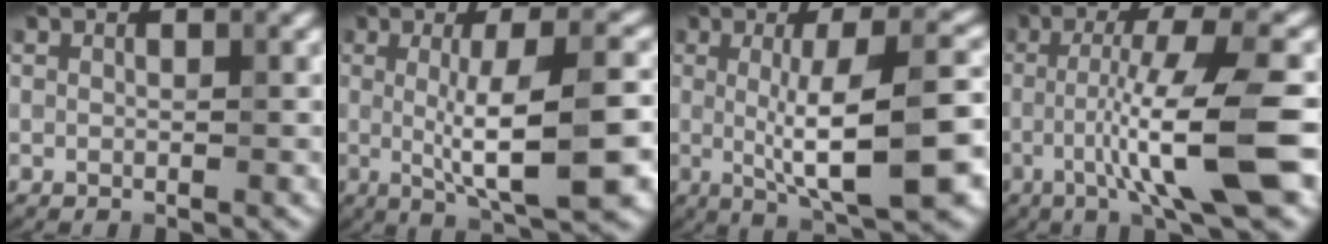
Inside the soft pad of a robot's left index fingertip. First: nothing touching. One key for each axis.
{"total": 9.1, "fx": -0.4, "fy": 2.1, "fz": 8.9, "tx": -0.115, "ty": -0.004, "tz": -0.006}
{"total": 10.4, "fx": -0.5, "fy": 2.5, "fz": 10.1, "tx": -0.127, "ty": 0.001, "tz": -0.008}
{"total": 9.3, "fx": -2.5, "fy": 1.2, "fz": 8.9, "tx": -0.136, "ty": 0.007, "tz": -0.043}